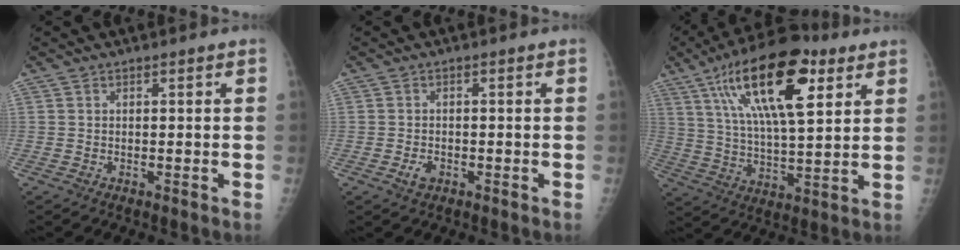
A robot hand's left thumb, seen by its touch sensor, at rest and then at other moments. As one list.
[{"total": 2.2, "force": [-1.0, 1.5, 1.3], "torque": [-0.019, 0.002, -0.015]}, {"total": 21.2, "force": [9.6, 8.0, 17.2], "torque": [-0.278, -0.018, 0.161]}]